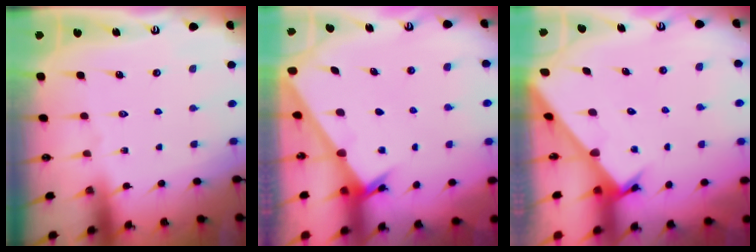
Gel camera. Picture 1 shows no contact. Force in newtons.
{"total": 2.4, "press": 2.4, "slide": 0.2}
{"total": 2.1, "press": 2.1, "slide": 0.1}